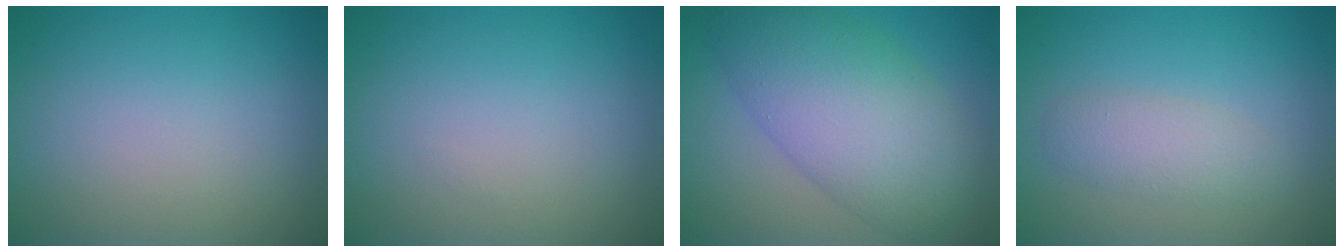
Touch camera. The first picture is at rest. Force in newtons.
{"total": 0.0}
{"total": 7.2, "press": 7.2, "slide": 0.3}
{"total": 2.3, "press": 2.3, "slide": 0.1}